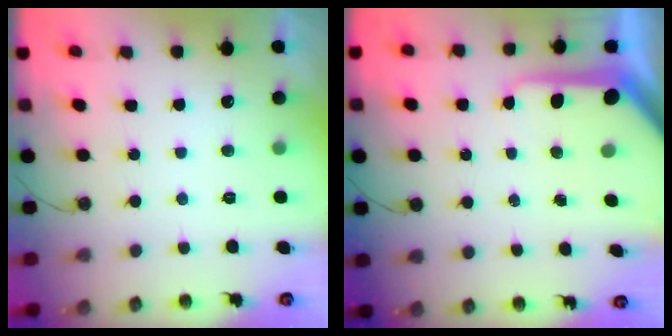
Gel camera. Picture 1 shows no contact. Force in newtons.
{"total": 11.0, "press": 11.0, "slide": 1.0}